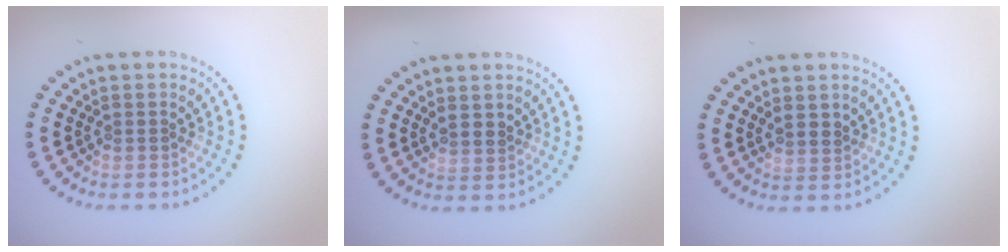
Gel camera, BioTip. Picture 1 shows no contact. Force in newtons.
{"total": 0.9, "press": 0.8, "slide": 0.5}
{"total": 0.9, "press": 0.8, "slide": 0.5}